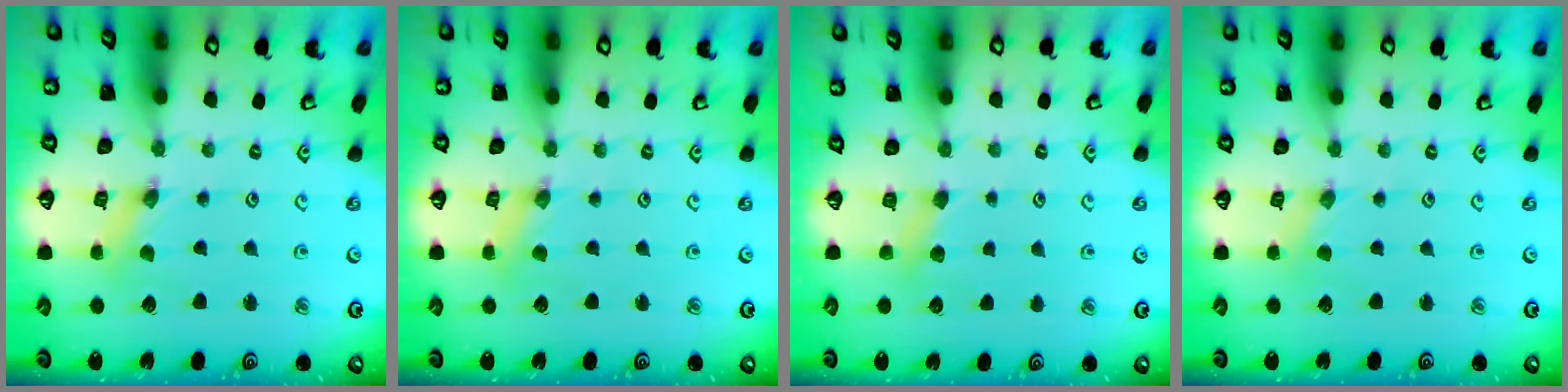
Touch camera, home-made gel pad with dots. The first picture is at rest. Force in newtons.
{"total": 1.6, "press": 1.6, "slide": 0.3}
{"total": 3.9, "press": 3.9, "slide": 0.5}
{"total": 0.0}